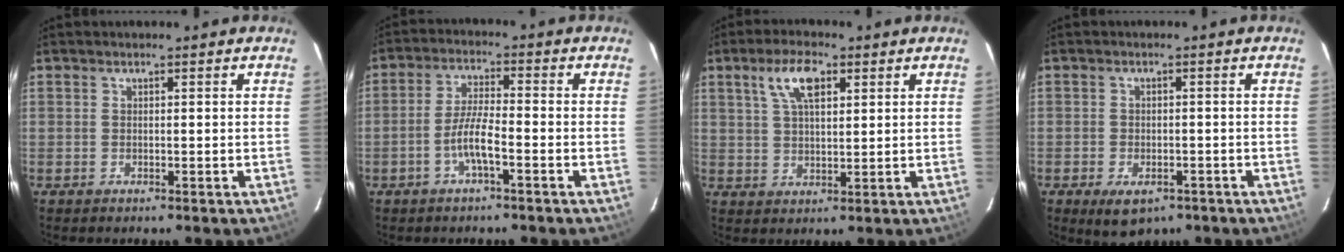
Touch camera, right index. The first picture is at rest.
{"total": 5.3, "force": [-2.6, 0.5, 4.6], "torque": [-0.097, 0.004, -0.050]}
{"total": 7.0, "force": [3.3, 2.8, 5.5], "torque": [-0.105, 0.014, 0.061]}
{"total": 6.5, "force": [-3.8, 3.6, 3.8], "torque": [-0.072, -0.014, -0.053]}